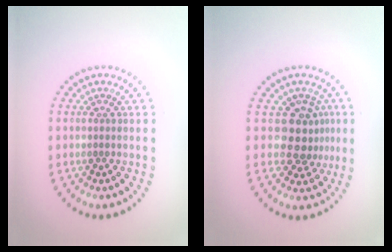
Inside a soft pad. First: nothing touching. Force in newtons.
{"total": 3.7, "press": 3.1, "slide": 2.0}